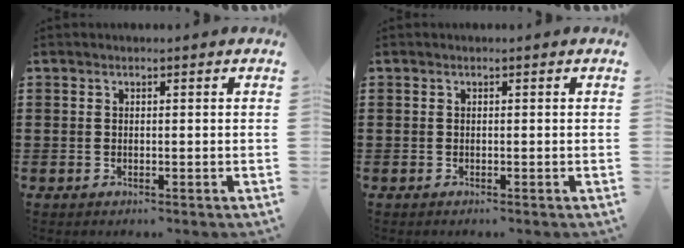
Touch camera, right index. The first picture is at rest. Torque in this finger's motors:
{"motor_torque": [0.51, 0.67, 0.00, 0.01]}